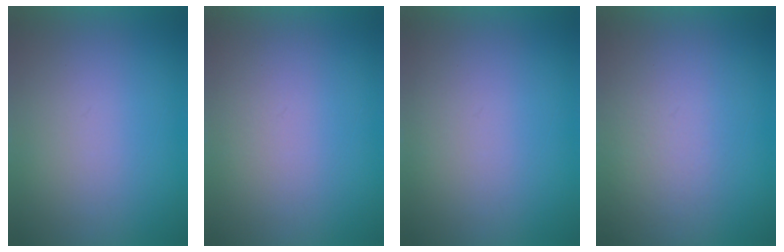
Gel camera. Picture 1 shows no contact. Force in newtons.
{"total": 1.2}
{"total": 1.9}
{"total": 4.3}